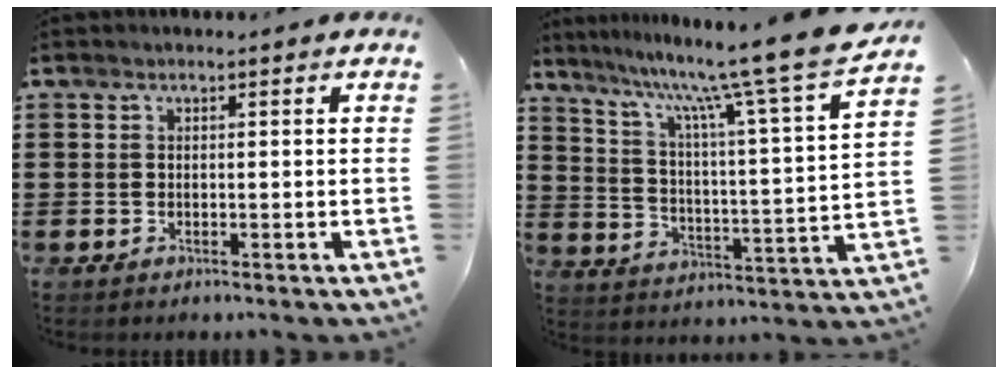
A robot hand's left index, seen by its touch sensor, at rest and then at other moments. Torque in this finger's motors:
{"motor_torque": [2.14, 0.00, 0.39, 0.11]}